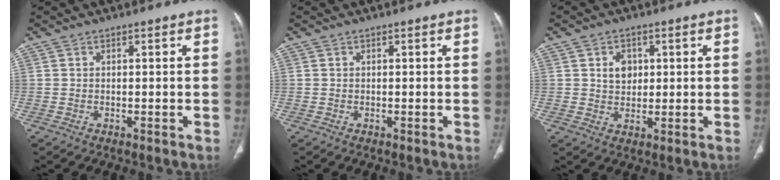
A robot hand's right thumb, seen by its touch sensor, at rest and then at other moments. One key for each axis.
{"total": 0.0}
{"total": 4.5, "fx": 1.0, "fy": 3.7, "fz": 2.3, "tx": -0.011, "ty": -0.001, "tz": 0.016}